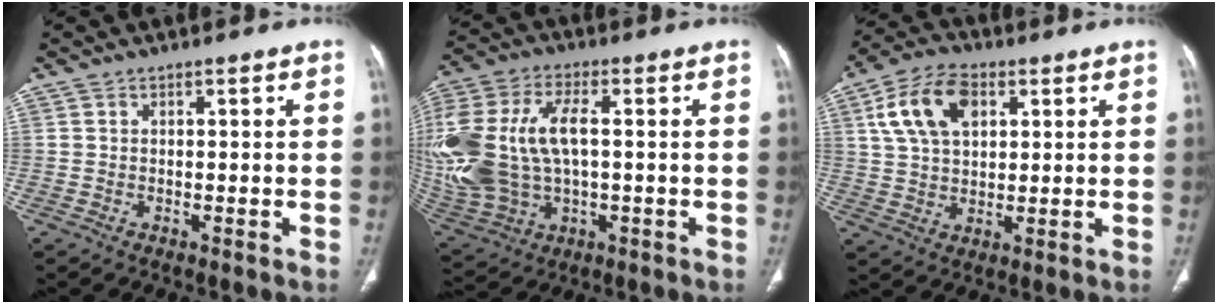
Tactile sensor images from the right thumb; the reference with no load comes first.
{"total": 24.9, "force": [1.0, 14.7, 20.1], "torque": [-0.491, 0.010, 0.036]}
{"total": 12.2, "force": [4.4, 7.6, 8.5], "torque": [-0.151, 0.004, 0.080]}